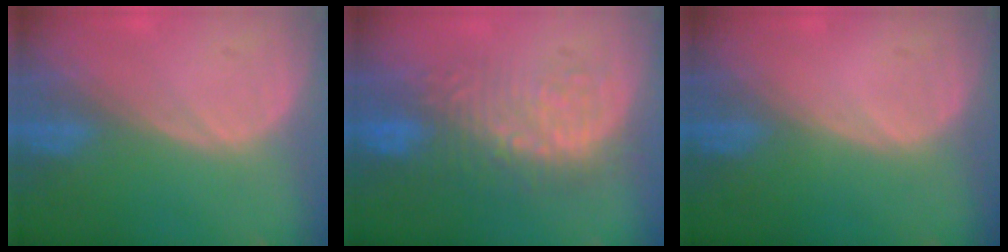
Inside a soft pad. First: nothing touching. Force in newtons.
{"total": 9.1, "press": 8.7, "slide": 2.6}
{"total": 0.0}